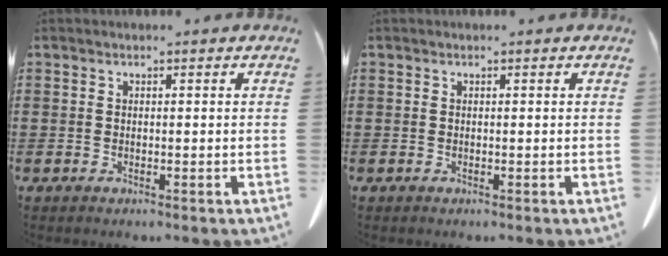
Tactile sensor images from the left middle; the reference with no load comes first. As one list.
[{"total": 0.0}]